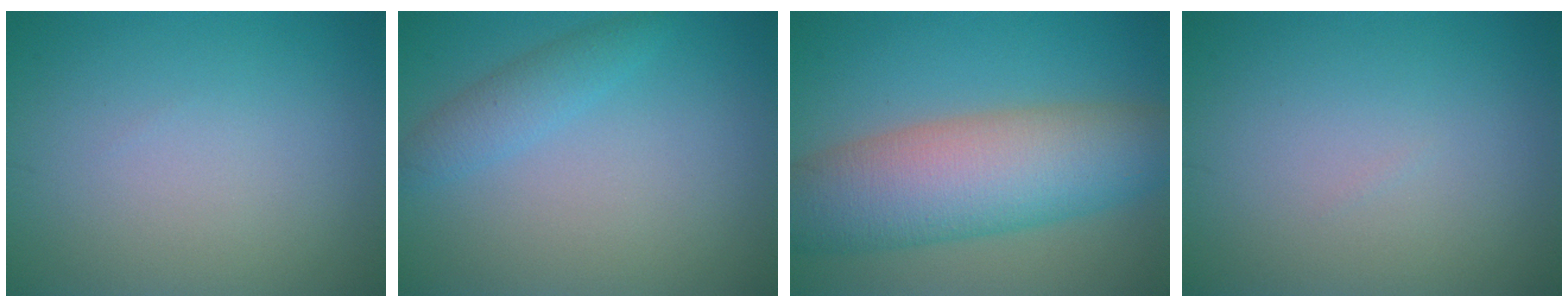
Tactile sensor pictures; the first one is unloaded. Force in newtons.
{"total": 2.2, "press": 2.2, "slide": 0.0}
{"total": 10.1, "press": 10.1, "slide": 0.5}
{"total": 0.0}